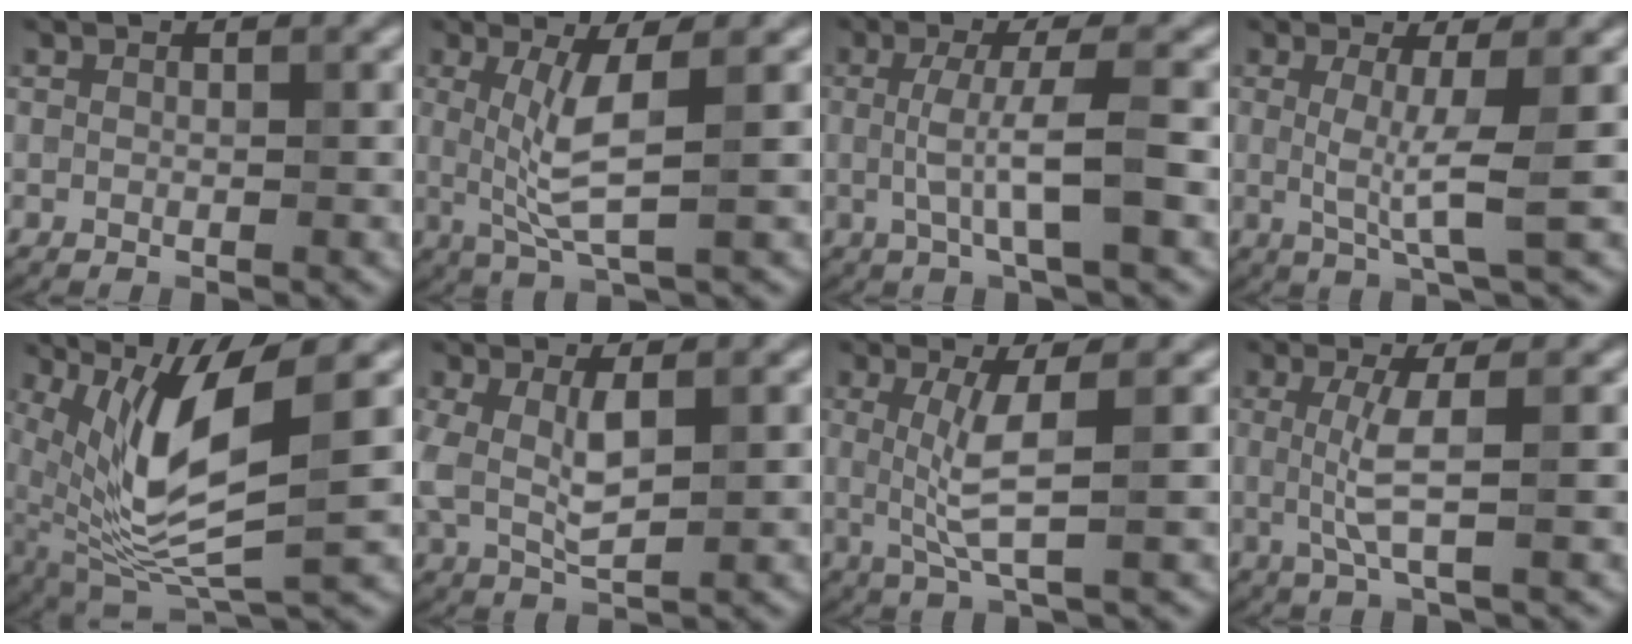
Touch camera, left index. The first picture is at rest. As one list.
[{"total": 4.5, "force": [0.6, 0.8, 4.4], "torque": [-0.094, -0.004, 0.017]}, {"total": 4.2, "force": [-0.2, 0.7, 4.1], "torque": [-0.080, -0.001, -0.006]}, {"total": 3.7, "force": [0.1, 0.5, 3.7], "torque": [-0.070, -0.008, 0.001]}, {"total": 8.8, "force": [2.3, 2.6, 8.1], "torque": [-0.170, -0.017, 0.051]}, {"total": 3.8, "force": [0.5, 1.6, 3.4], "torque": [-0.077, 0.000, 0.012]}, {"total": 3.9, "force": [0.4, 0.6, 3.8], "torque": [-0.082, -0.002, 0.013]}, {"total": 3.4, "force": [0.1, 0.6, 3.3], "torque": [-0.072, -0.002, 0.001]}]